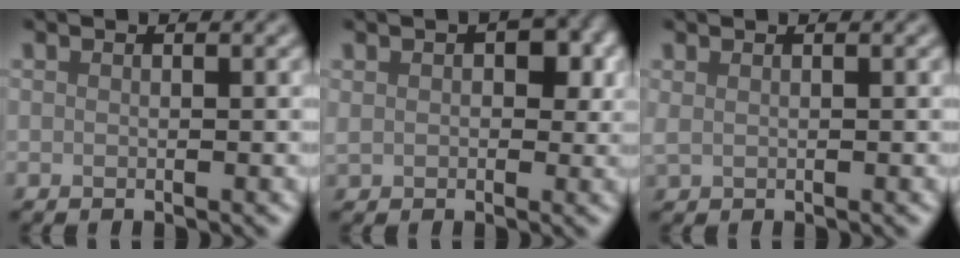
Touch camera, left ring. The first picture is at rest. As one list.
[{"total": 3.2, "force": [0.5, 2.2, 2.3], "torque": [-0.043, 0.002, 0.012]}, {"total": 0.6, "force": [0.4, 0.2, 0.3], "torque": [-0.013, -0.003, 0.008]}]